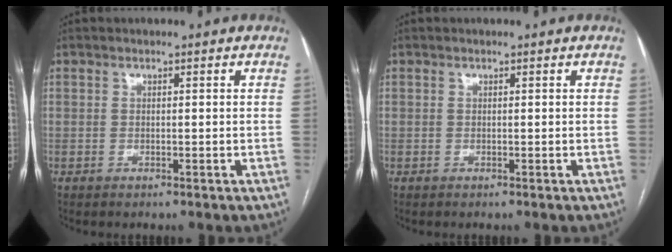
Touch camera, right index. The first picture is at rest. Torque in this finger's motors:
{"motor_torque": [0.00, 0.00, 0.00, 0.00]}